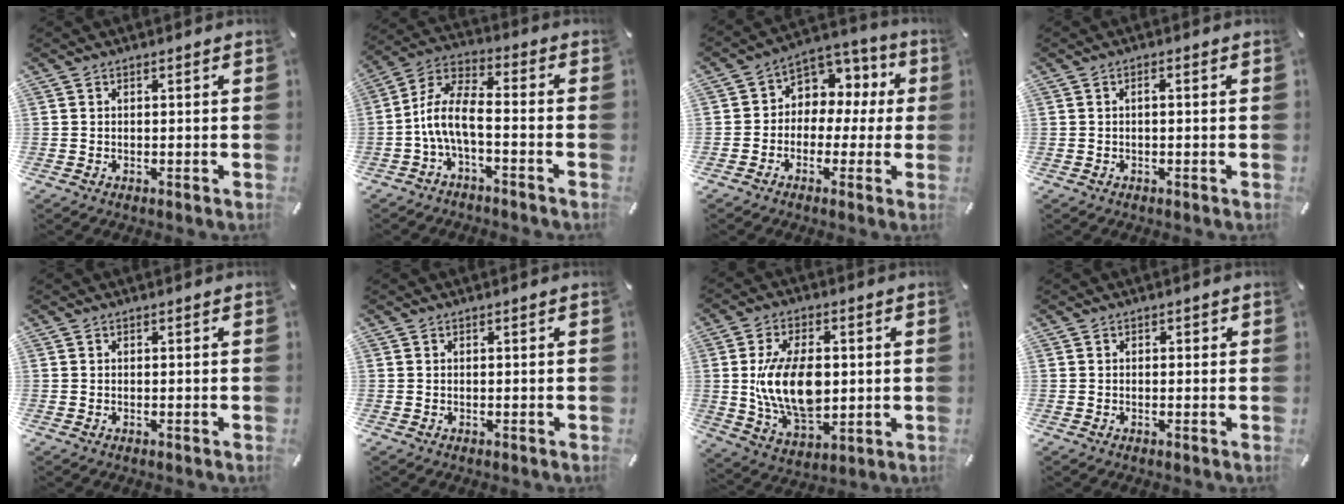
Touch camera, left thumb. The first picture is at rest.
{"total": 8.8, "force": [-3.4, 3.3, 7.4], "torque": [-0.164, -0.008, -0.068]}
{"total": 8.0, "force": [0.8, 7.4, 3.1], "torque": [-0.048, -0.008, 0.017]}
{"total": 1.4, "force": [-0.1, 0.3, 1.4], "torque": [-0.024, 0.002, -0.003]}
{"total": 0.0}
{"total": 0.0}
{"total": 16.0, "force": [0.5, 10.1, 12.5], "torque": [-0.245, -0.006, 0.009]}
{"total": 0.5, "force": [-0.1, 0.5, 0.3], "torque": [-0.005, 0.003, -0.003]}